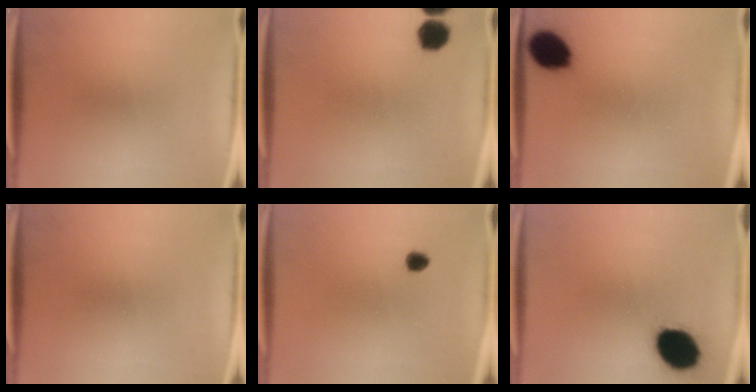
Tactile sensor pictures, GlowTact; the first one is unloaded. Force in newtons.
{"total": 4.4}
{"total": 9.3}
{"total": 0.0}
{"total": 1.6}
{"total": 13.9}